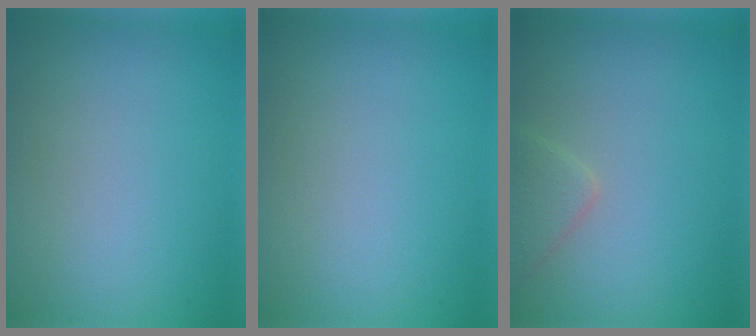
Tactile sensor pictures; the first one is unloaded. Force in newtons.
{"total": 0.0}
{"total": 2.2, "press": 2.2, "slide": 0.1}